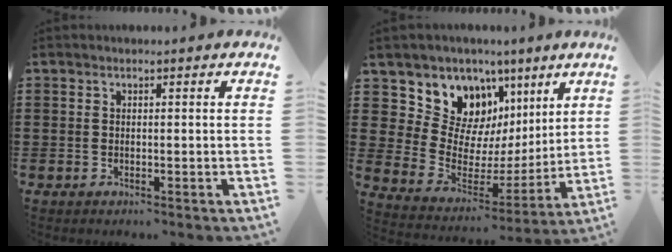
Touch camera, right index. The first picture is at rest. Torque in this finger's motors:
{"motor_torque": [1.31, 0.83, 0.36, 0.08]}